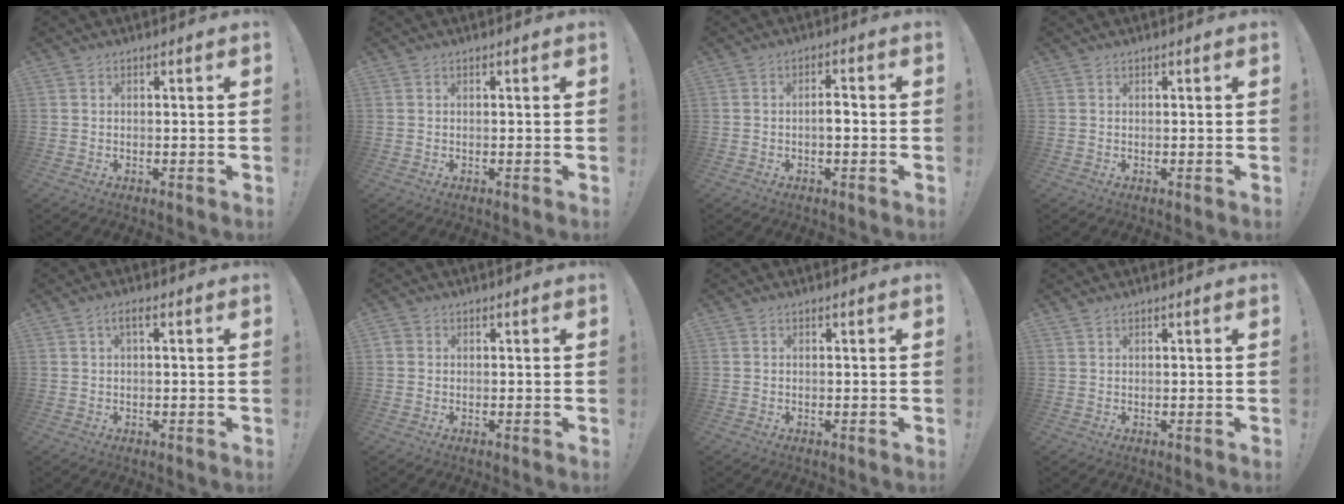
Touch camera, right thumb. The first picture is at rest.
{"total": 0.0}
{"total": 3.5, "force": [-1.0, 1.3, 3.1], "torque": [-0.047, 0.007, -0.020]}
{"total": 0.0}
{"total": 2.0, "force": [0.2, 0.5, 1.9], "torque": [-0.031, 0.002, 0.001]}
{"total": 1.2, "force": [0.3, 1.1, 0.3], "torque": [-0.008, 0.005, 0.006]}
{"total": 0.0}
{"total": 0.7, "force": [0.7, 0.0, 0.3], "torque": [-0.008, 0.001, 0.013]}